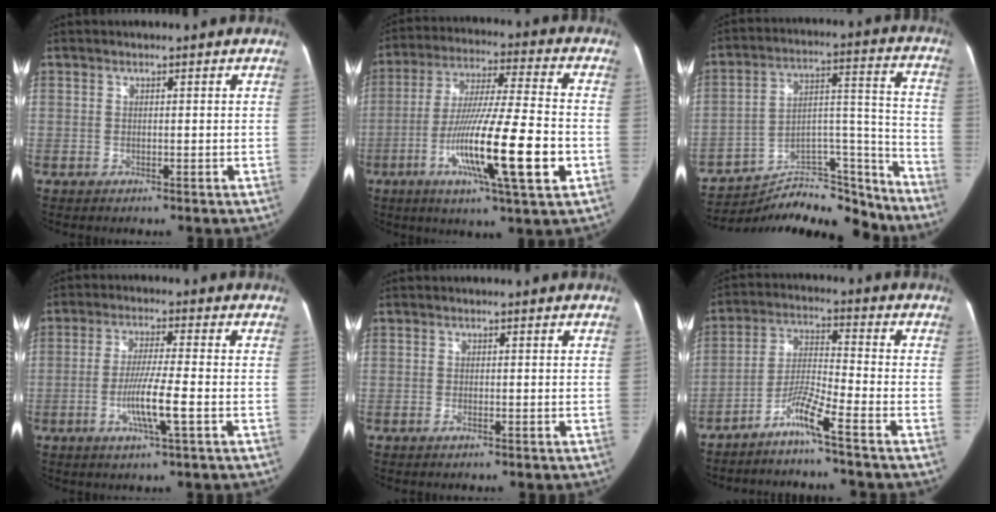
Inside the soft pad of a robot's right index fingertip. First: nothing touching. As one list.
[{"total": 18.4, "force": [-5.5, 0.9, 17.5], "torque": [-0.302, -0.016, -0.093]}, {"total": 18.9, "force": [-17.8, 4.4, 4.6], "torque": [-0.074, 0.060, -0.277]}, {"total": 7.3, "force": [-2.4, -0.2, 6.9], "torque": [-0.130, -0.008, -0.046]}, {"total": 0.7, "force": [-0.5, 0.1, 0.5], "torque": [-0.010, 0.000, -0.008]}, {"total": 6.5, "force": [-4.9, -0.8, 4.2], "torque": [-0.087, -0.010, -0.100]}]